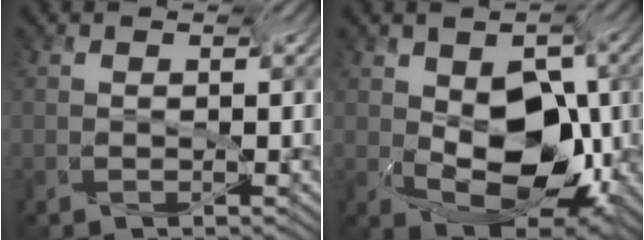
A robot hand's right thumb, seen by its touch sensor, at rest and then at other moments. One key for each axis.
{"total": 10.0, "fx": -4.2, "fy": 5.8, "fz": 7.0, "tx": -0.131, "ty": -0.009, "tz": -0.058}